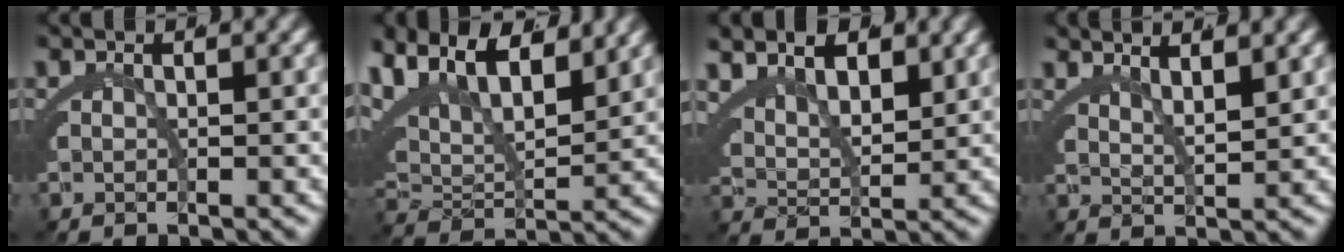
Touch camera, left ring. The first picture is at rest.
{"total": 12.1, "force": [4.8, 7.9, 7.8], "torque": [-0.164, -0.001, 0.074]}
{"total": 7.9, "force": [3.9, 5.2, 4.5], "torque": [-0.091, 0.004, 0.054]}
{"total": 3.5, "force": [2.9, 0.3, 2.0], "torque": [-0.026, 0.000, 0.052]}